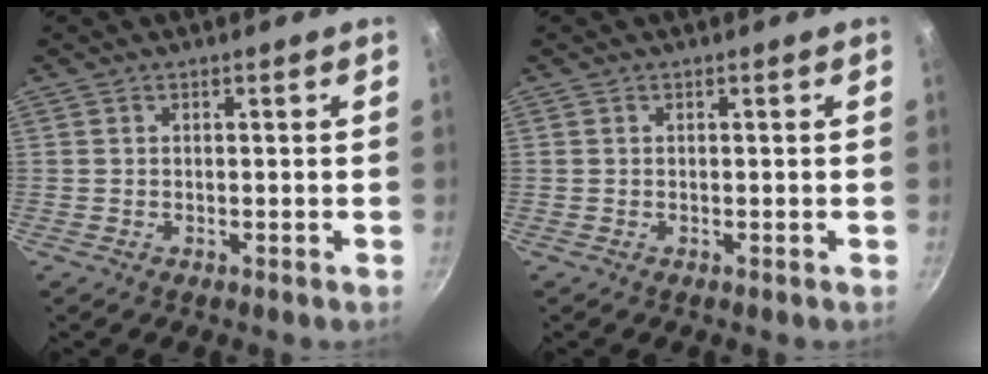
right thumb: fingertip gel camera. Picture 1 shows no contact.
{"total": 0.0}